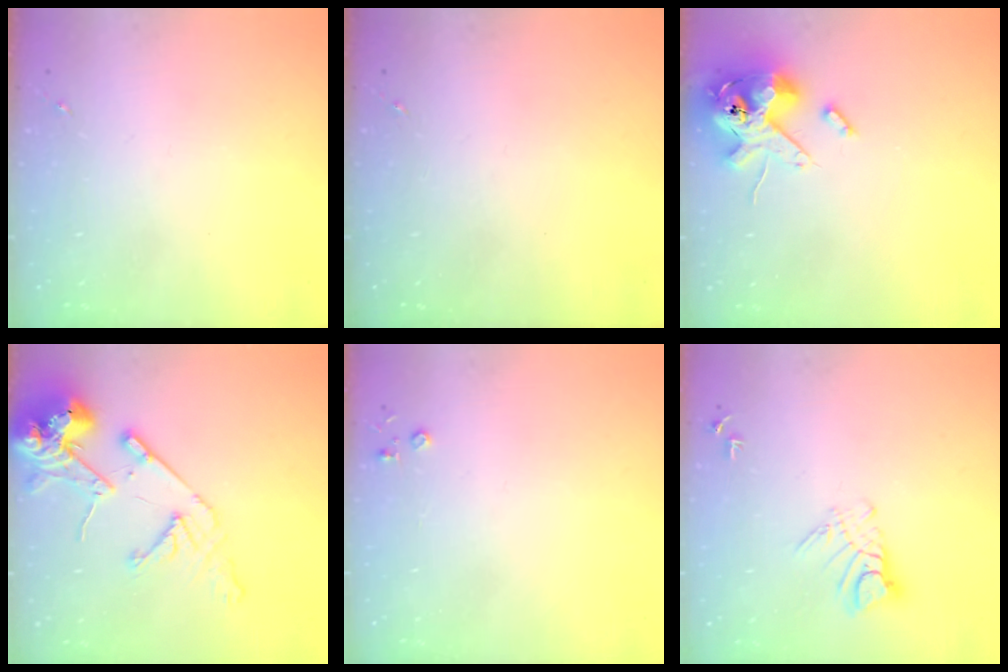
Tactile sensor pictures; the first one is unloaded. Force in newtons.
{"total": 0.0}
{"total": 14.8, "press": 14.5, "slide": 2.9}
{"total": 15.7, "press": 15.5, "slide": 2.3}
{"total": 2.8, "press": 2.8, "slide": 0.3}
{"total": 7.6, "press": 7.5, "slide": 0.7}